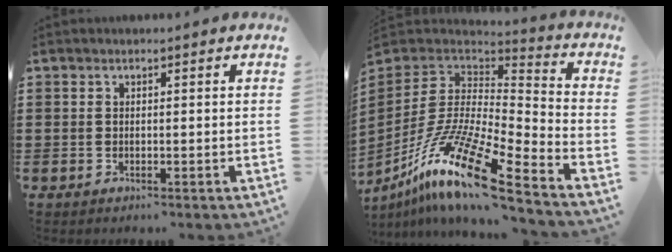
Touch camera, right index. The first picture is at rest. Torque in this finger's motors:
{"motor_torque": [1.13, -1.00, 1.00, 0.21]}